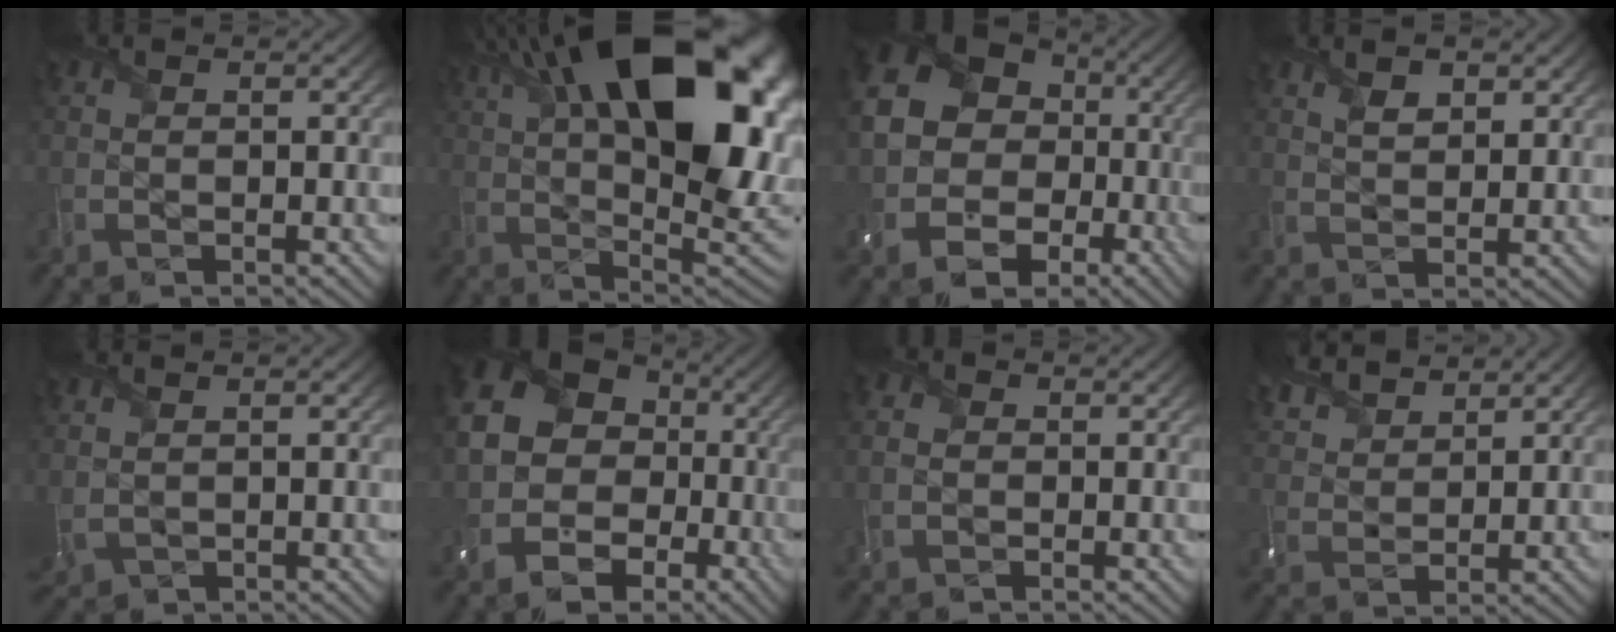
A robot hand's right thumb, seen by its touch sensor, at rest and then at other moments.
{"total": 24.1, "force": [8.4, 12.0, 19.2], "torque": [-0.292, 0.057, 0.147]}
{"total": 17.5, "force": [-1.2, 15.0, 9.0], "torque": [-0.197, -0.028, -0.038]}
{"total": 3.8, "force": [2.2, 1.7, 2.6], "torque": [-0.053, -0.001, 0.043]}
{"total": 3.0, "force": [1.3, 1.7, 2.1], "torque": [-0.067, 0.000, 0.032]}
{"total": 15.5, "force": [-2.1, 13.1, 8.0], "torque": [-0.171, -0.031, -0.052]}
{"total": 2.9, "force": [-0.2, 2.4, 1.5], "torque": [-0.041, 0.004, -0.011]}
{"total": 7.5, "force": [6.1, 2.9, 3.2], "torque": [-0.092, 0.018, 0.119]}